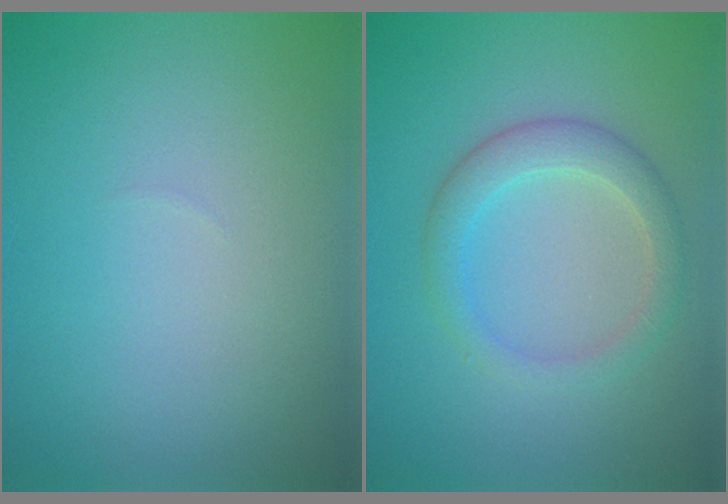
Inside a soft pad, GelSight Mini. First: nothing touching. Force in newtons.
{"total": 2.9, "press": 2.9, "slide": 0.2}